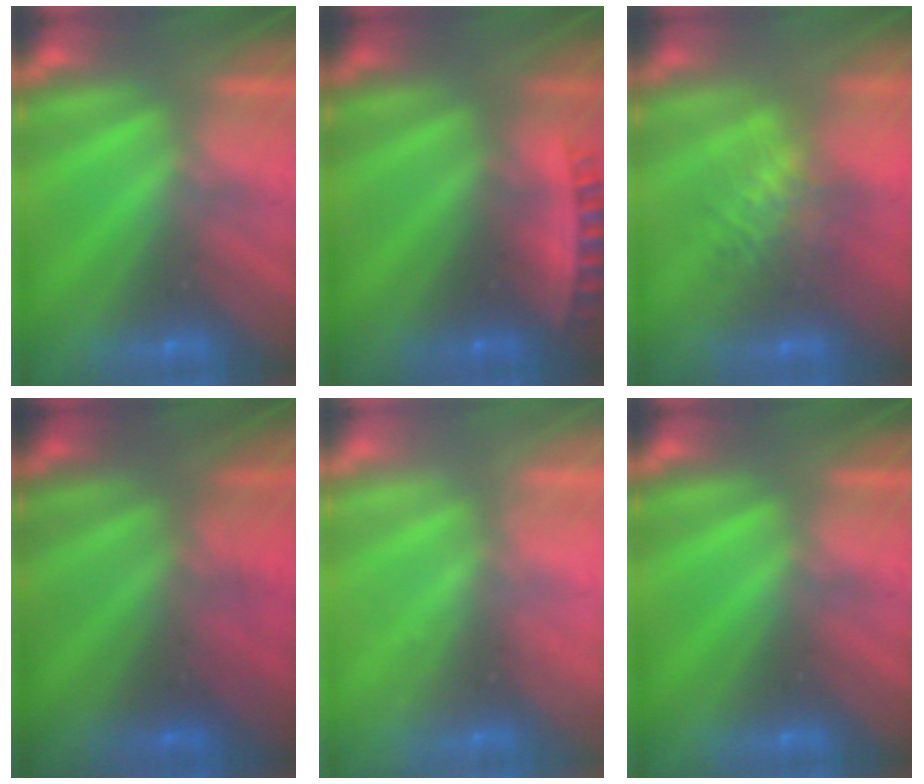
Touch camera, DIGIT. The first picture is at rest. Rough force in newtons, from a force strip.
{"total": 2.6}
{"total": 4.7}
{"total": 3.1}
{"total": 2.1}
{"total": 0.0}